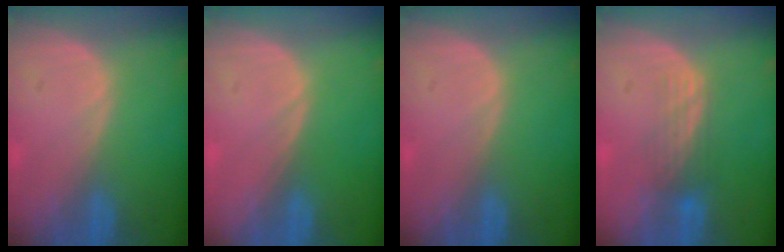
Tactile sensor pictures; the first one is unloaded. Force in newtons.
{"total": 0.0}
{"total": 0.0}
{"total": 3.5, "press": 3.1, "slide": 1.7}